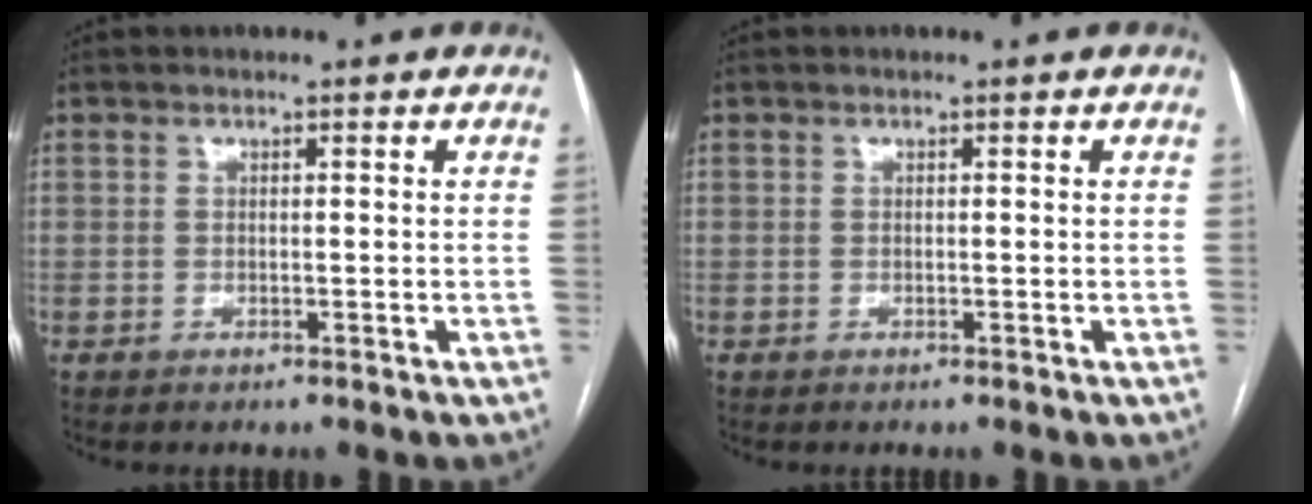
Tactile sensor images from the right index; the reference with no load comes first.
{"total": 0.0}